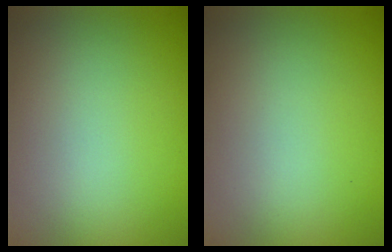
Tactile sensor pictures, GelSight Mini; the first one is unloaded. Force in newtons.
{"total": 0.0}